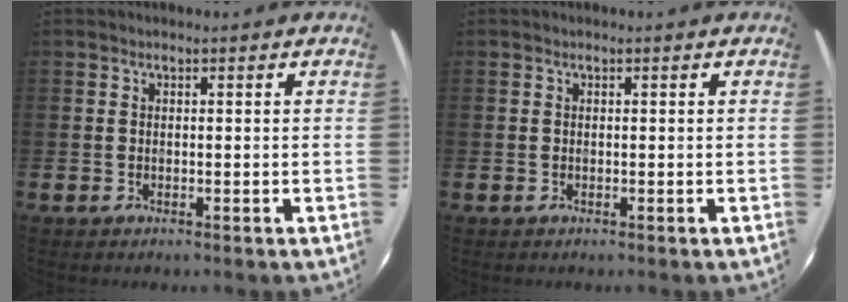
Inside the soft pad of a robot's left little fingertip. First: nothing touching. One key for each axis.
{"total": 0.0}